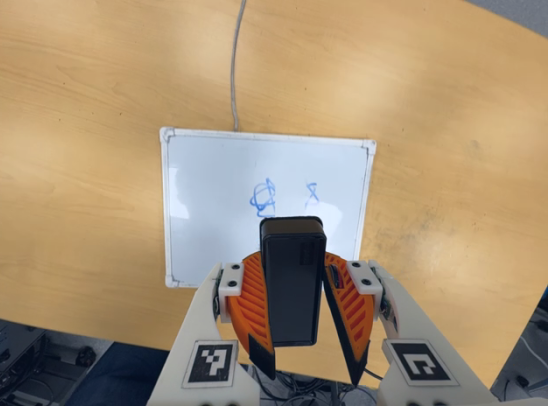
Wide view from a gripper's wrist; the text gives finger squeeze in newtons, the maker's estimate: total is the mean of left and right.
{"total": 7.9, "left": 8.0, "right": 7.7}